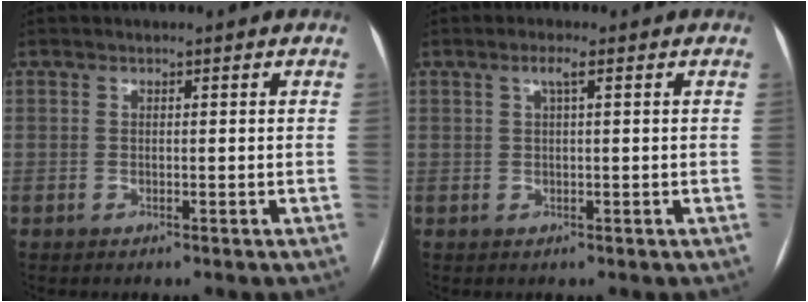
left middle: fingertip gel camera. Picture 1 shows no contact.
{"total": 1.8, "force": [0.8, 0.0, 1.6], "torque": [-0.035, 0.008, 0.015]}